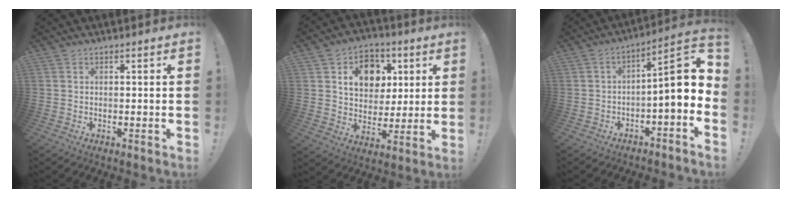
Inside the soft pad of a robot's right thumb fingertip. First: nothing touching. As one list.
[{"total": 13.2, "force": [5.3, 10.1, 6.5], "torque": [-0.085, -0.022, 0.101]}, {"total": 10.3, "force": [0.1, 2.5, 10.0], "torque": [-0.147, -0.005, -0.005]}]